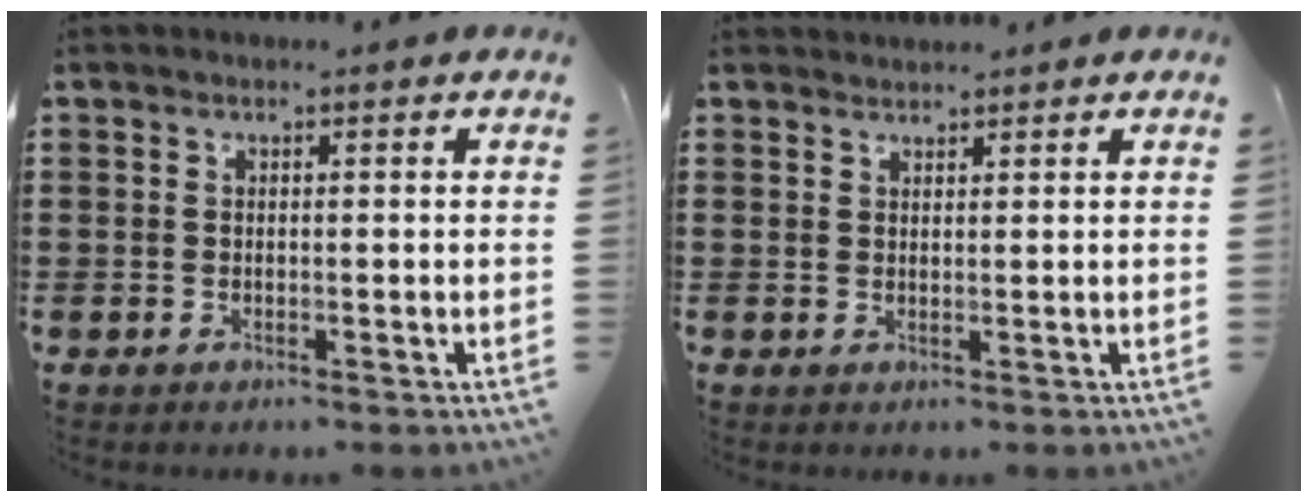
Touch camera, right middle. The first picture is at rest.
{"total": 1.3, "force": [1.3, 0.2, -0.1], "torque": [-0.002, 0.001, 0.026]}